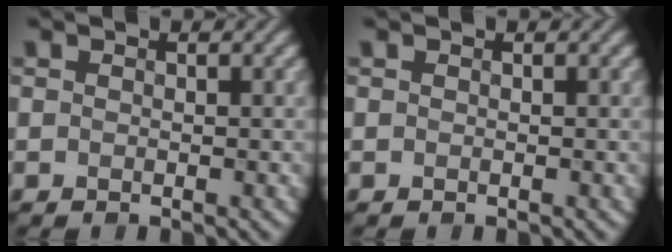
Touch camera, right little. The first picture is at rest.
{"total": 0.0}